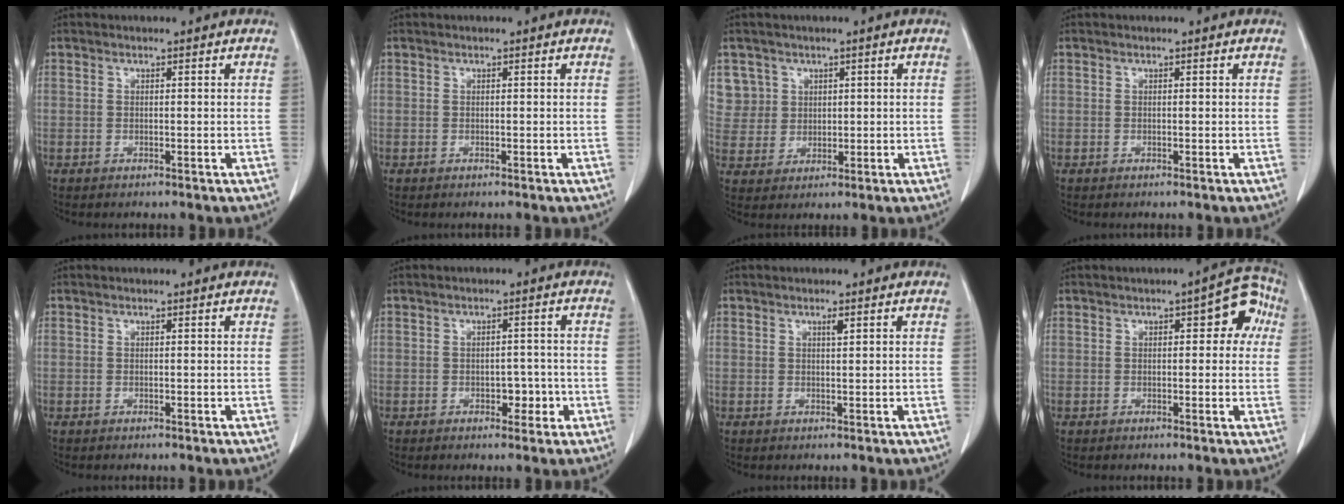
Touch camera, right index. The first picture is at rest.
{"total": 0.0}
{"total": 5.9, "force": [2.6, 5.3, -0.3], "torque": [0.012, 0.011, 0.062]}
{"total": 0.0}
{"total": 0.0}
{"total": 3.1, "force": [-1.0, 1.9, 2.2], "torque": [-0.021, 0.007, -0.009]}
{"total": 0.9, "force": [0.5, 0.0, 0.8], "torque": [-0.016, -0.001, 0.010]}
{"total": 6.5, "force": [1.8, 2.6, 5.7], "torque": [-0.051, 0.030, 0.014]}